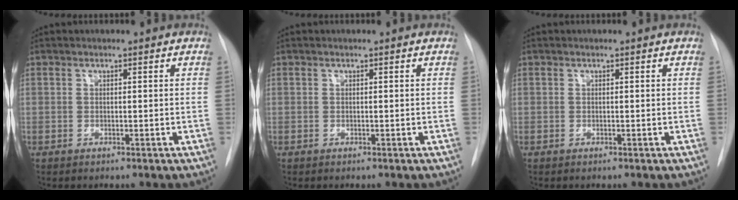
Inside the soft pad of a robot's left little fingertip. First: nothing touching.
{"total": 0.0}
{"total": 0.0}